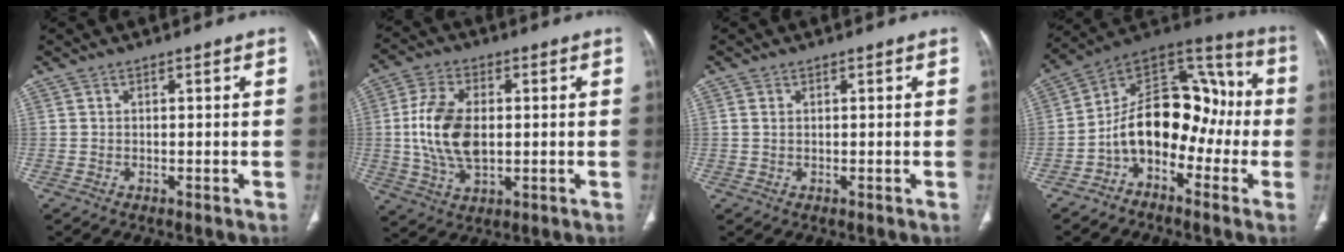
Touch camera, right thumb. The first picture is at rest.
{"total": 12.6, "force": [0.4, 7.4, 10.2], "torque": [-0.201, 0.002, 0.011]}
{"total": 0.9, "force": [0.3, 0.6, 0.6], "torque": [-0.014, 0.001, 0.008]}
{"total": 16.7, "force": [-3.9, 11.3, 11.7], "torque": [-0.144, 0.087, -0.076]}